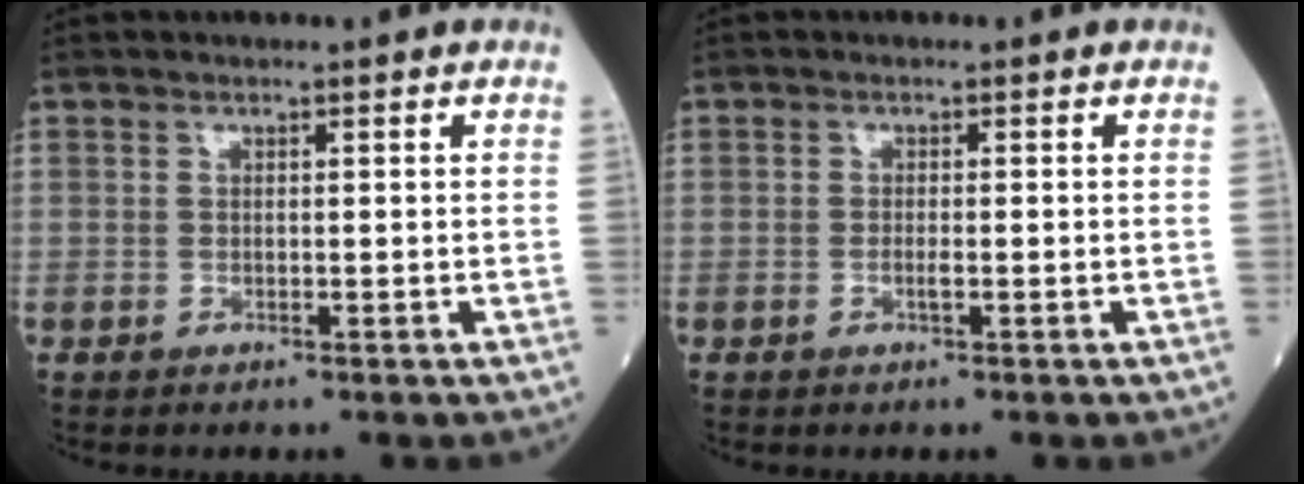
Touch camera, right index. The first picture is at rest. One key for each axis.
{"total": 0.9, "fx": -0.3, "fy": 0.0, "fz": 0.8, "tx": -0.021, "ty": -0.001, "tz": -0.007}